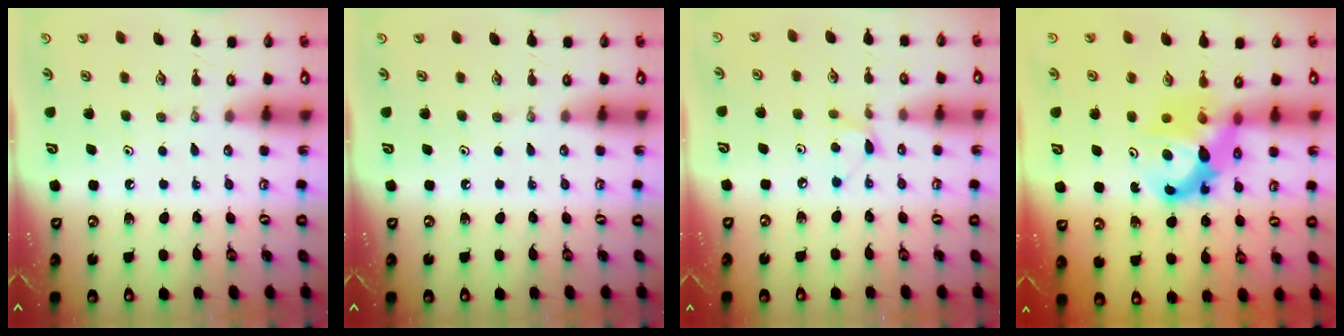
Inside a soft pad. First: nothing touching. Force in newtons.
{"total": 0.0}
{"total": 4.9, "press": 4.8, "slide": 0.7}
{"total": 8.6, "press": 8.5, "slide": 0.5}